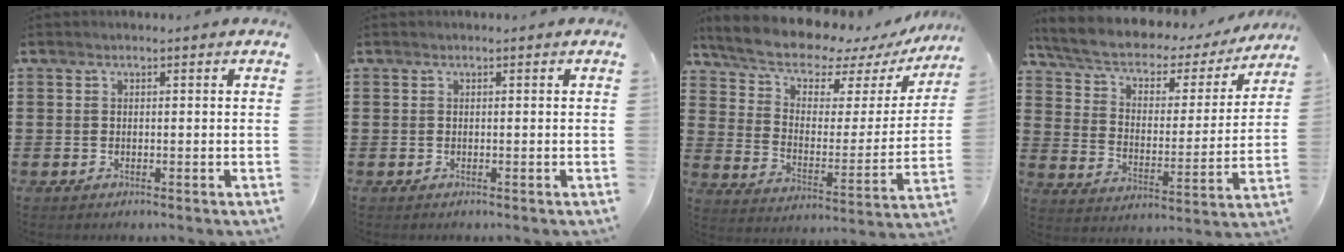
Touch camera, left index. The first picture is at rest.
{"total": 0.0}
{"total": 9.2, "force": [7.9, 2.7, 3.8], "torque": [-0.099, -0.055, 0.134]}
{"total": 5.5, "force": [3.7, 2.6, 3.2], "torque": [-0.079, -0.026, 0.060]}